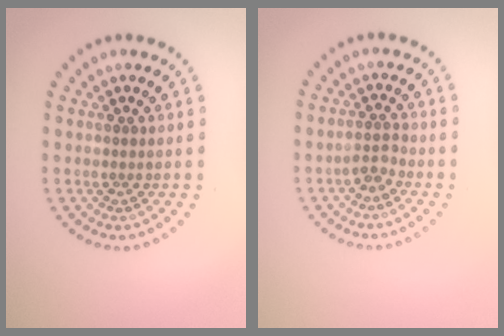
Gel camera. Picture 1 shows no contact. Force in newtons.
{"total": 1.8, "press": 1.3, "slide": 1.2}